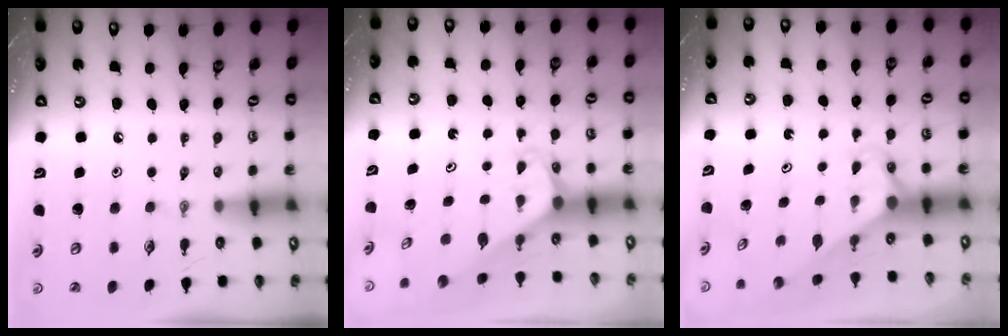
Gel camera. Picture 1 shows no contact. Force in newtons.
{"total": 1.9, "press": 1.9, "slide": 0.2}
{"total": 3.0, "press": 3.0, "slide": 0.0}